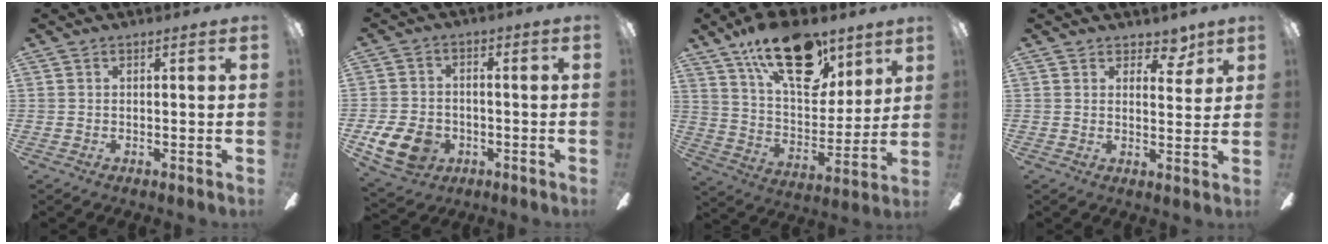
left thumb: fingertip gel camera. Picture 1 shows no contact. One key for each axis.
{"total": 10.6, "fx": -4.2, "fy": 7.9, "fz": 5.8, "tx": -0.131, "ty": 0.025, "tz": -0.076}
{"total": 23.2, "fx": 14.1, "fy": 11.7, "fz": 14.3, "tx": -0.211, "ty": -0.072, "tz": 0.244}
{"total": 5.4, "fx": 4.1, "fy": 2.9, "fz": 2.0, "tx": -0.011, "ty": -0.020, "tz": 0.069}